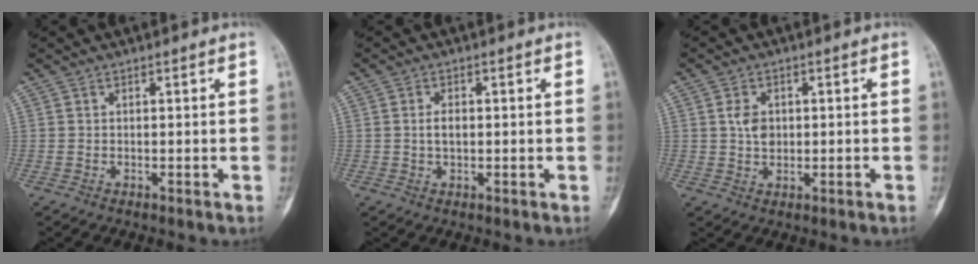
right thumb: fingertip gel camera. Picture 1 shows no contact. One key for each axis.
{"total": 2.3, "fx": 0.0, "fy": 1.4, "fz": 1.9, "tx": -0.034, "ty": 0.002, "tz": -0.002}
{"total": 3.7, "fx": 0.4, "fy": 2.7, "fz": 2.5, "tx": -0.034, "ty": 0.000, "tz": 0.006}